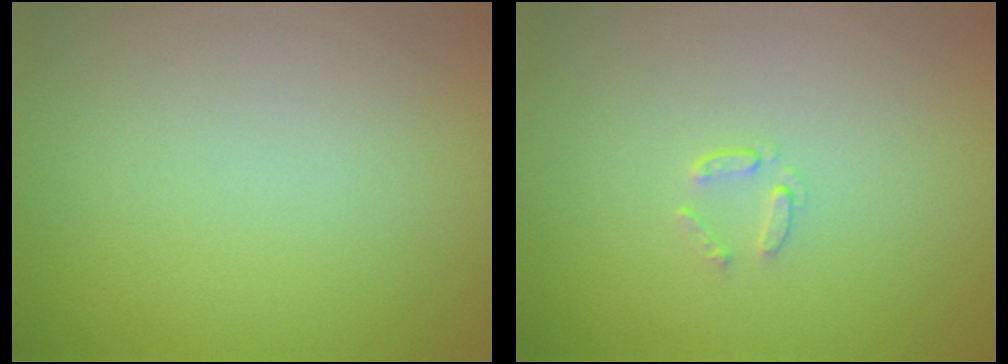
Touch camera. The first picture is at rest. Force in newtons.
{"total": 0.7, "press": 0.5, "slide": 0.5}